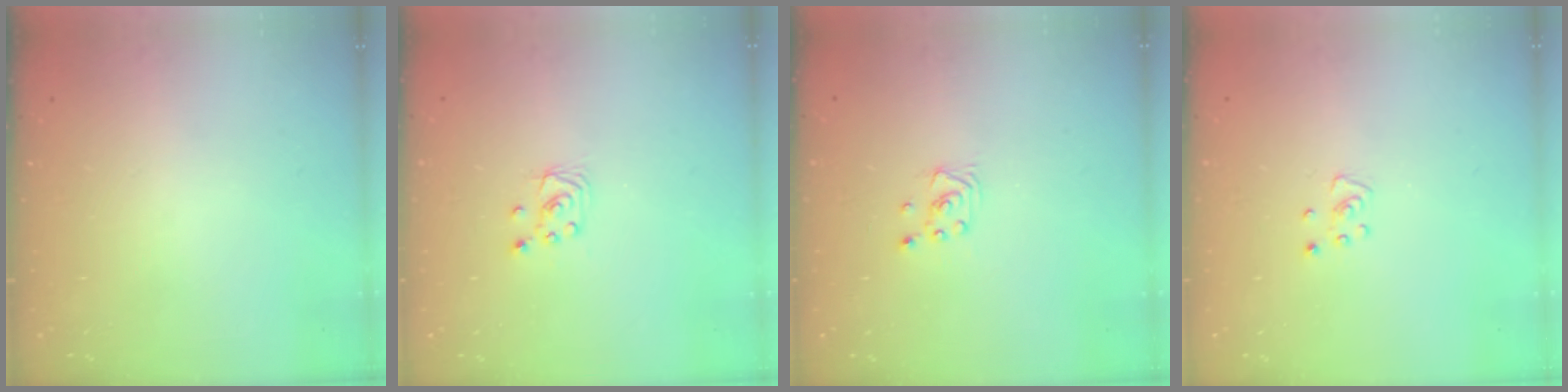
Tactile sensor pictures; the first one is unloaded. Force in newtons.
{"total": 2.7, "press": 2.7, "slide": 0.2}
{"total": 2.0, "press": 2.0, "slide": 0.1}
{"total": 3.4, "press": 3.4, "slide": 0.3}